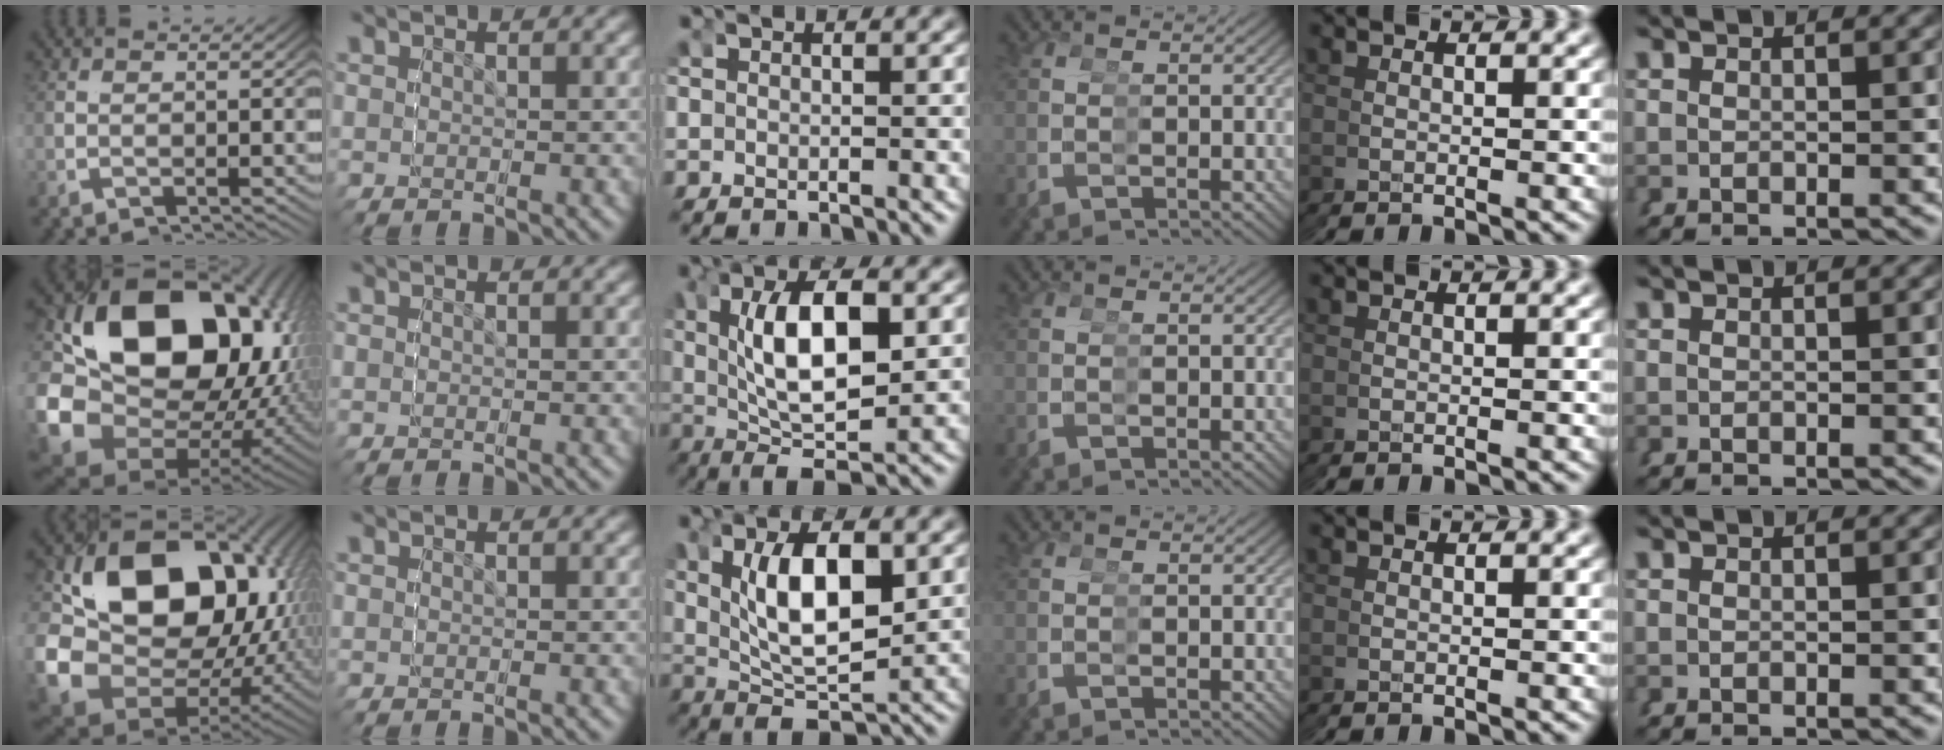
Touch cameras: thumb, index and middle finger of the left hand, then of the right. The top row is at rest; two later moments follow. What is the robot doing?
{"motion": "grasp_and_lifting", "object": "glue stick"}